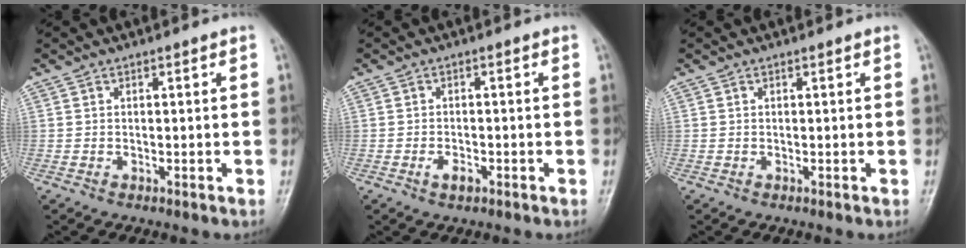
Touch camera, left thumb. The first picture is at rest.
{"total": 2.1, "force": [-1.3, 1.1, 1.3], "torque": [-0.025, 0.005, -0.021]}
{"total": 0.0}